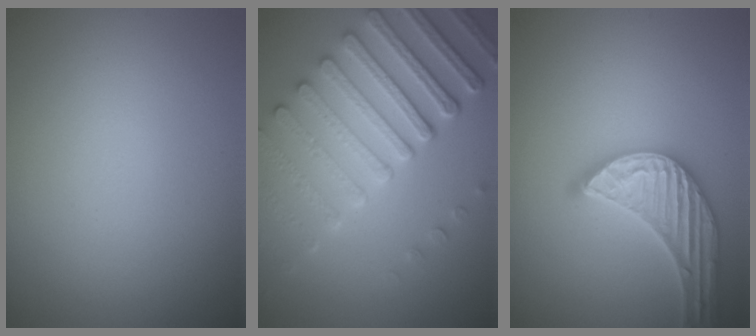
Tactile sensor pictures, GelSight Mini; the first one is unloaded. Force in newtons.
{"total": 7.0, "press": 5.5, "slide": 4.4}
{"total": 4.9, "press": 4.5, "slide": 2.0}